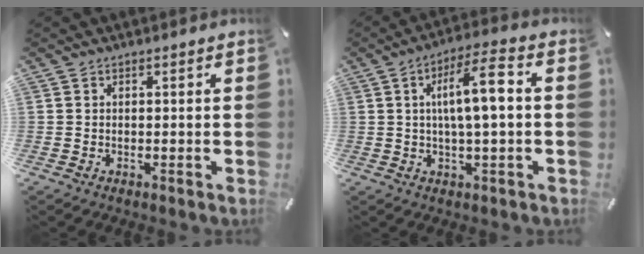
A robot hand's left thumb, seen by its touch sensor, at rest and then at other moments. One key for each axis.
{"total": 10.6, "fx": 1.5, "fy": 2.6, "fz": 10.2, "tx": -0.180, "ty": 0.011, "tz": 0.020}